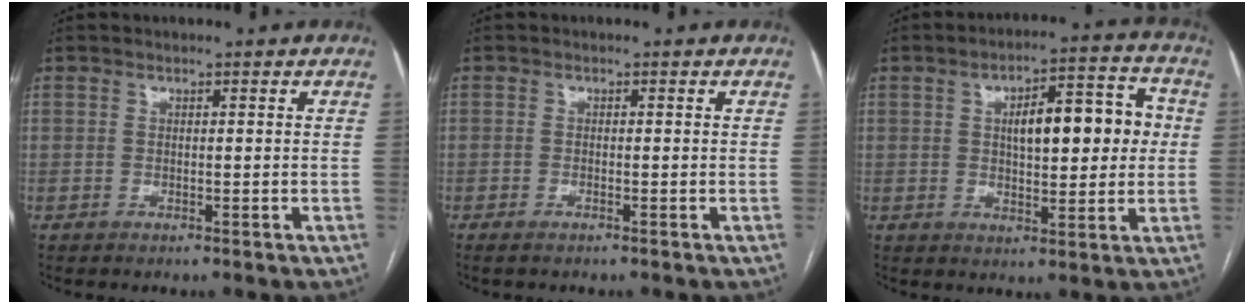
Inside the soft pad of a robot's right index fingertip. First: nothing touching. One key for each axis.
{"total": 0.9, "fx": -0.6, "fy": 0.1, "fz": 0.6, "tx": -0.012, "ty": -0.003, "tz": -0.008}
{"total": 11.7, "fx": 1.7, "fy": 4.0, "fz": 10.8, "tx": -0.156, "ty": 0.033, "tz": 0.028}